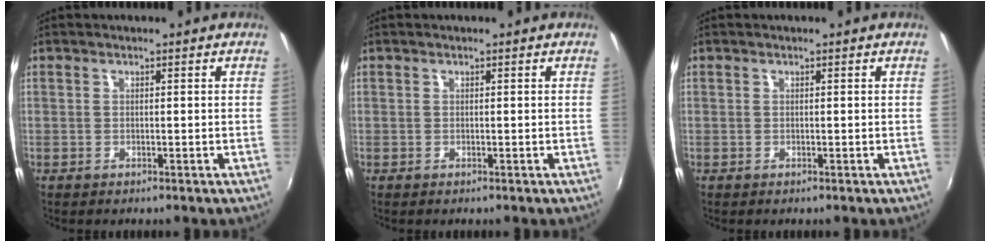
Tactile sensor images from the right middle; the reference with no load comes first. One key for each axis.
{"total": 0.0}
{"total": 0.0}